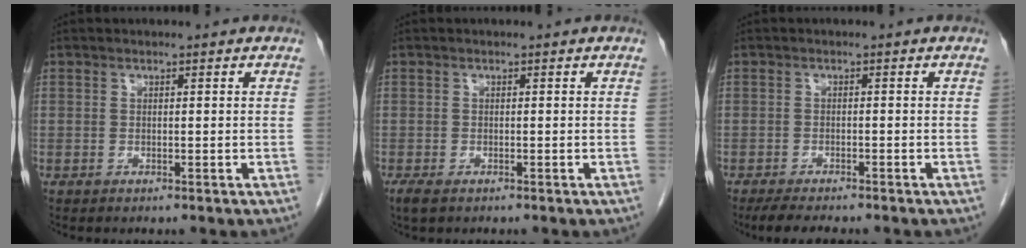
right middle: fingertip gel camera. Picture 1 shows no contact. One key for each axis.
{"total": 2.0, "fx": -1.3, "fy": 0.8, "fz": 1.3, "tx": -0.030, "ty": -0.006, "tz": -0.019}
{"total": 4.6, "fx": -3.9, "fy": 0.5, "fz": 2.3, "tx": -0.043, "ty": -0.014, "tz": -0.061}